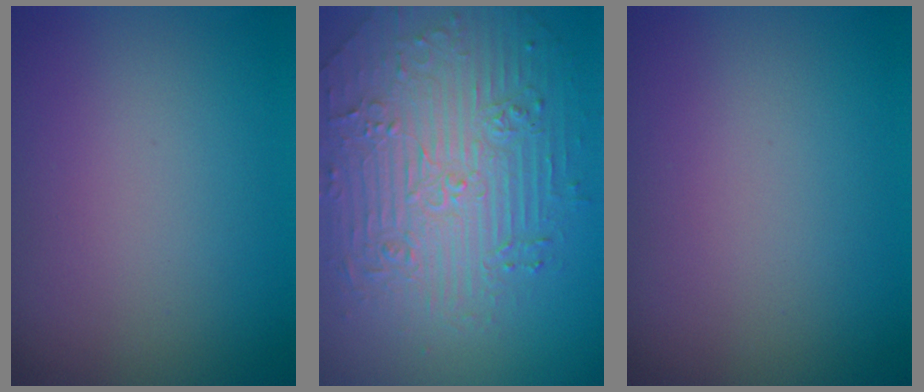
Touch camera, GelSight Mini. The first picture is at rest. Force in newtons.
{"total": 5.3, "press": 5.0, "slide": 1.6}
{"total": 0.0}